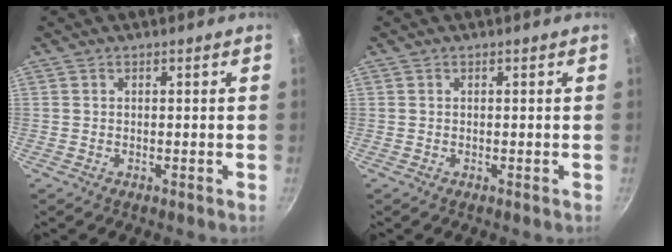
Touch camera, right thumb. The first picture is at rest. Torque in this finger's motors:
{"motor_torque": [0.00, 0.00, 0.02, -0.01, 0.00]}